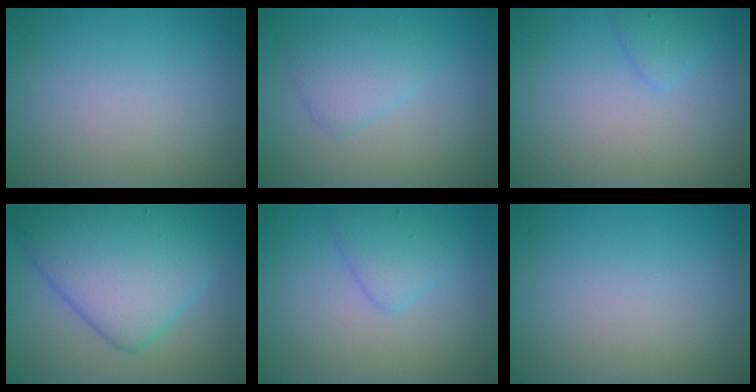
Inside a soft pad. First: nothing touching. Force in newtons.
{"total": 2.4, "press": 2.4, "slide": 0.1}
{"total": 1.3, "press": 1.3, "slide": 0.0}
{"total": 8.7, "press": 8.7, "slide": 0.2}
{"total": 2.6, "press": 2.6, "slide": 0.0}
{"total": 0.0}